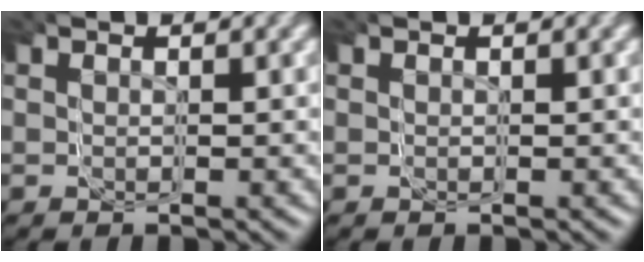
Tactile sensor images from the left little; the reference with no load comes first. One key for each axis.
{"total": 0.0}